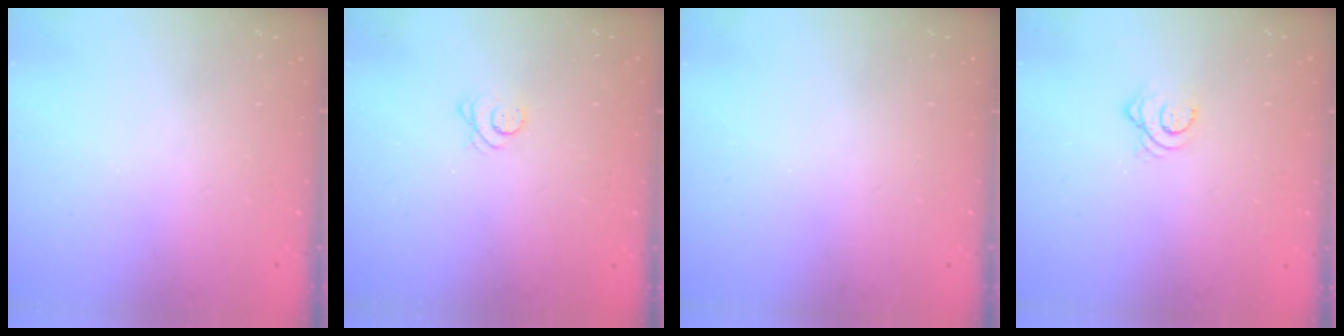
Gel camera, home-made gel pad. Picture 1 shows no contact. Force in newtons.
{"total": 2.7, "press": 2.7, "slide": 0.4}
{"total": 0.0}
{"total": 3.7, "press": 3.7, "slide": 0.6}